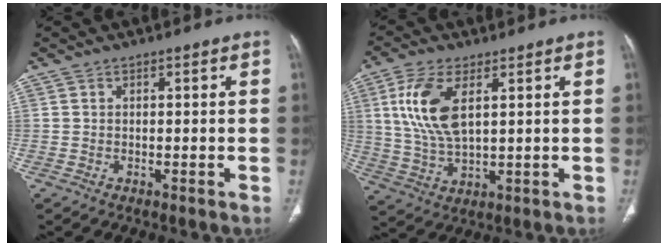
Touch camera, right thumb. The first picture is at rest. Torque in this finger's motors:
{"motor_torque": [-0.61, 1.28, 1.13, 0.24, 0.08]}